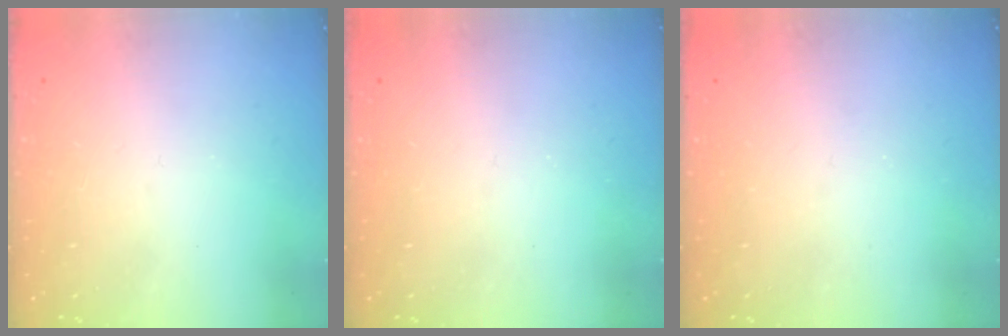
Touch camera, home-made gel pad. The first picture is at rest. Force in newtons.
{"total": 0.0}
{"total": 0.0}